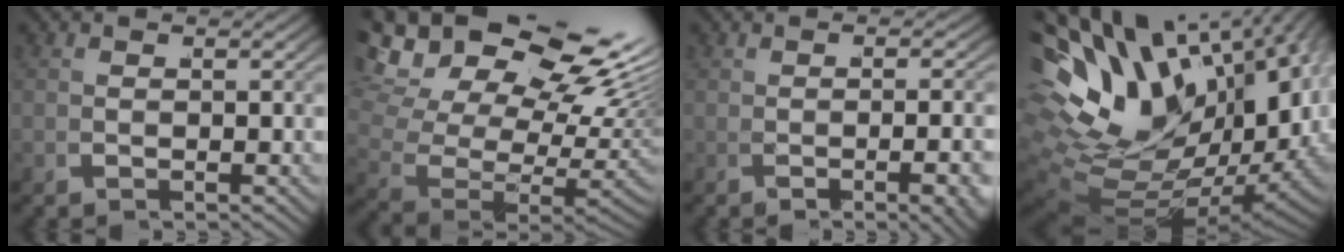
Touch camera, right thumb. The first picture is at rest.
{"total": 15.7, "force": [3.5, 9.6, 11.9], "torque": [-0.207, -0.007, 0.059]}
{"total": 2.6, "force": [-1.2, 0.5, 2.3], "torque": [-0.045, -0.002, -0.020]}
{"total": 21.0, "force": [1.2, 13.8, 15.8], "torque": [-0.313, -0.023, 0.033]}